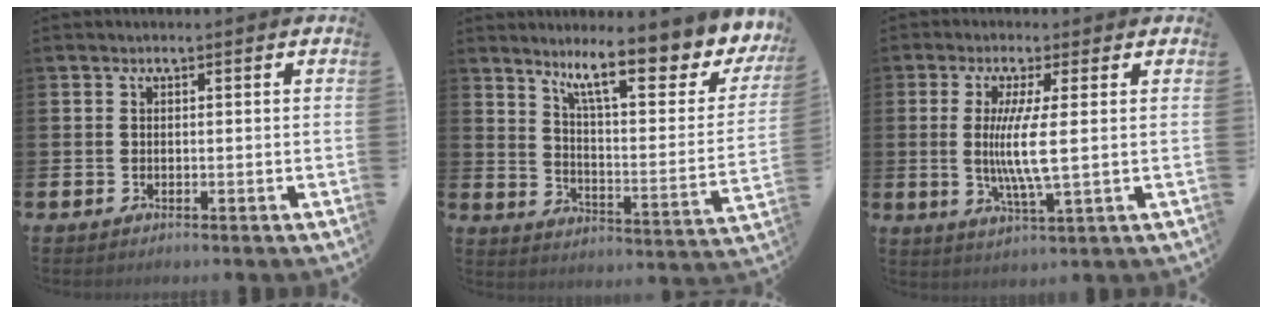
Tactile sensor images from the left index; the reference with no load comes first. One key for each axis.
{"total": 11.9, "fx": 8.9, "fy": 3.0, "fz": 7.2, "tx": -0.128, "ty": -0.066, "tz": 0.143}
{"total": 6.5, "fx": 0.5, "fy": 0.5, "fz": 6.4, "tx": -0.126, "ty": -0.009, "tz": 0.003}